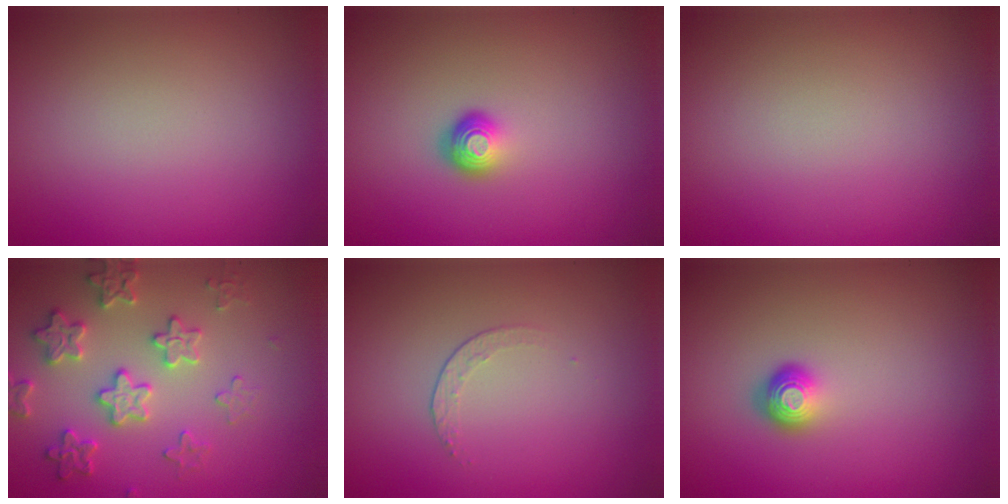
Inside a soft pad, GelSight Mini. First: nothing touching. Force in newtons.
{"total": 1.8, "press": 1.1, "slide": 1.4}
{"total": 0.0}
{"total": 3.8, "press": 3.7, "slide": 0.8}
{"total": 1.2, "press": 0.5, "slide": 1.1}
{"total": 1.7, "press": 1.3, "slide": 1.2}